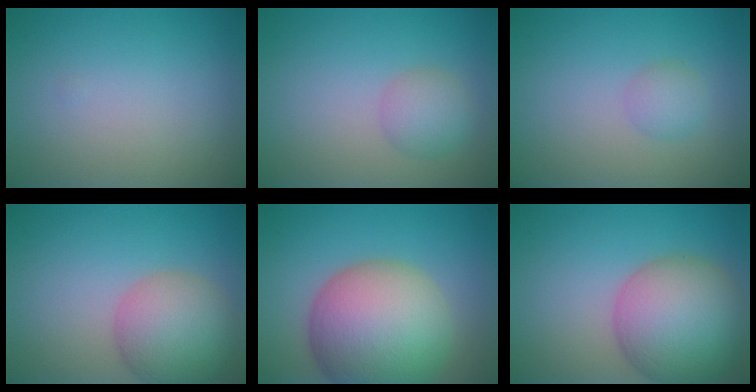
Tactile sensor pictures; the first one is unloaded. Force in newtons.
{"total": 2.5, "press": 2.5, "slide": 0.0}
{"total": 1.6, "press": 1.6, "slide": 0.0}
{"total": 6.7, "press": 6.7, "slide": 0.5}
{"total": 13.1, "press": 13.0, "slide": 0.8}
{"total": 10.0, "press": 10.0, "slide": 0.5}